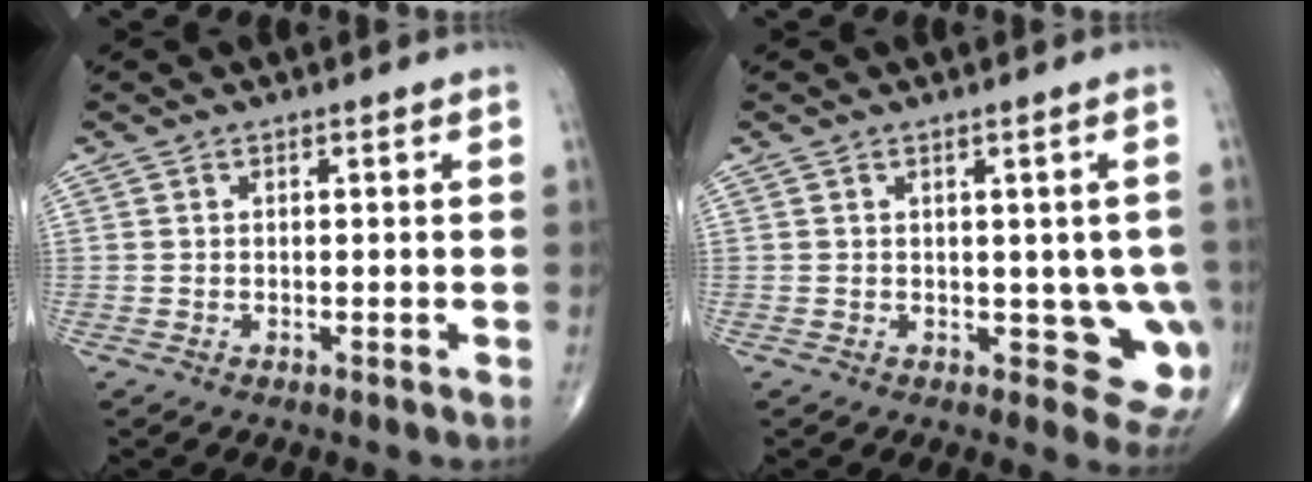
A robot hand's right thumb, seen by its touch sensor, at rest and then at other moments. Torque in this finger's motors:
{"motor_torque": [-0.09, 0.86, 0.23, -0.20, -0.03]}